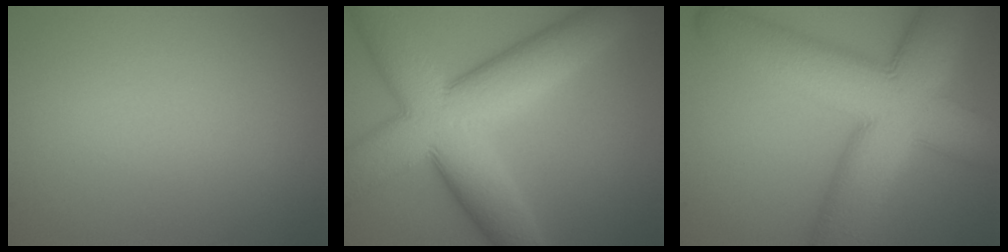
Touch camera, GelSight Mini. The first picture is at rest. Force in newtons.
{"total": 12.5, "press": 12.5, "slide": 0.7}
{"total": 14.0, "press": 14.0, "slide": 0.5}